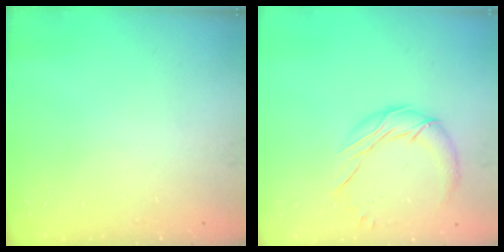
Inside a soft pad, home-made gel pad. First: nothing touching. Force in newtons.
{"total": 11.0, "press": 10.9, "slide": 0.6}